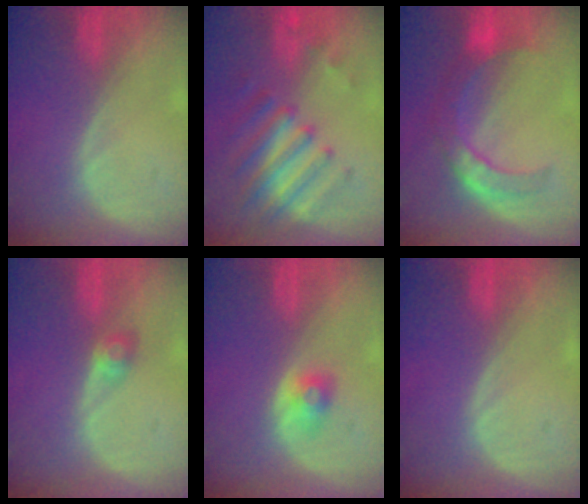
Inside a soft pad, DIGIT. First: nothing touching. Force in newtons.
{"total": 7.8, "press": 7.3, "slide": 2.6}
{"total": 7.1, "press": 7.0, "slide": 1.5}
{"total": 2.5, "press": 2.3, "slide": 1.0}
{"total": 2.4, "press": 2.2, "slide": 0.7}
{"total": 0.0}